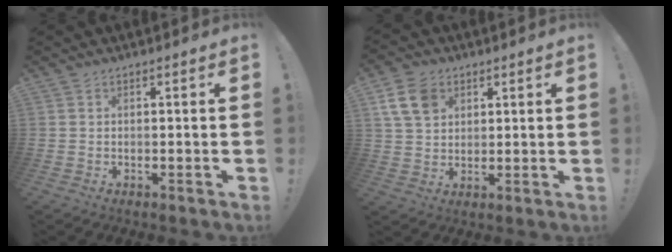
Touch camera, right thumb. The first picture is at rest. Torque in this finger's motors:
{"motor_torque": [0.09, 0.09, 0.20, 0.15, 0.00]}